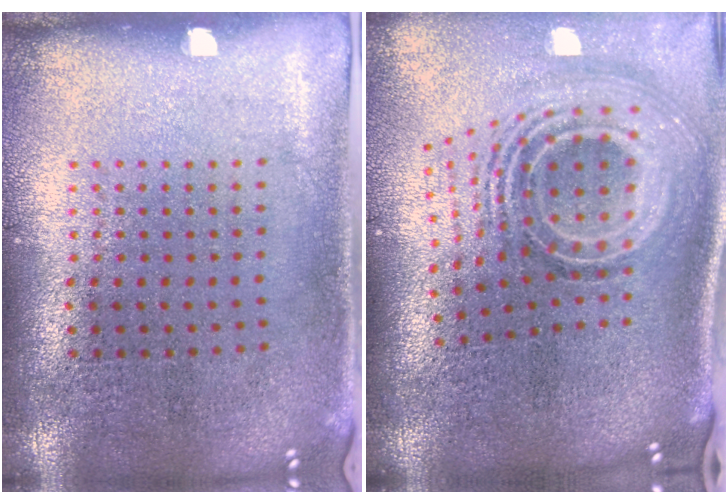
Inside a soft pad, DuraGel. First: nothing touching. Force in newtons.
{"total": 2.4, "press": 1.6, "slide": 1.7}